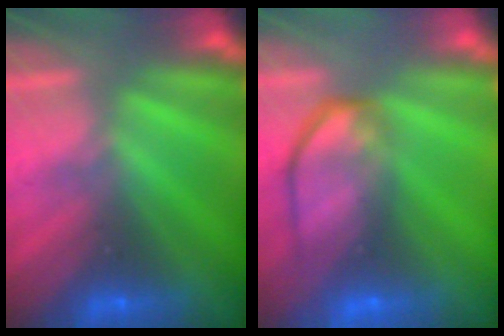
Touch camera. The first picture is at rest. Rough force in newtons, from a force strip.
{"total": 5.8}